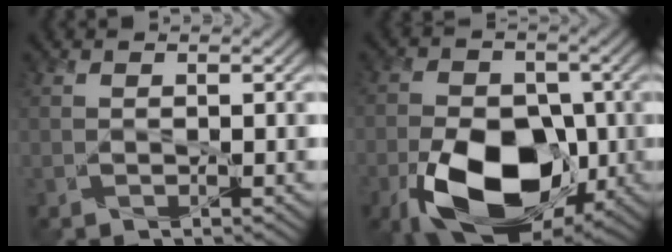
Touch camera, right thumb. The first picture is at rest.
{"total": 15.6, "force": [-6.2, 9.1, 11.1], "torque": [-0.195, -0.032, -0.116]}